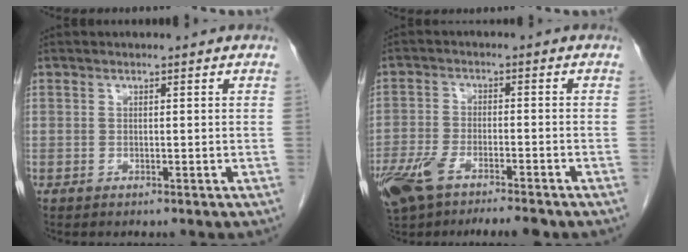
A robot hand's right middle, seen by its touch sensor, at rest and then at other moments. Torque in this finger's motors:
{"motor_torque": [1.15, -0.98, 0.17, 0.07]}